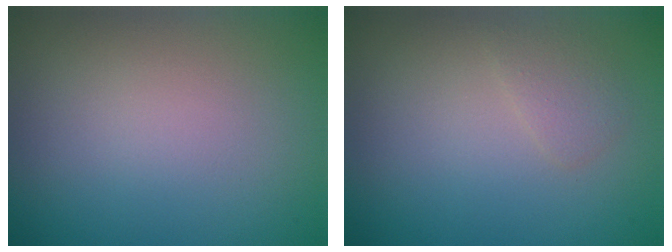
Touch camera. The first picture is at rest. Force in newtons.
{"total": 1.2, "press": 1.2, "slide": 0.1}